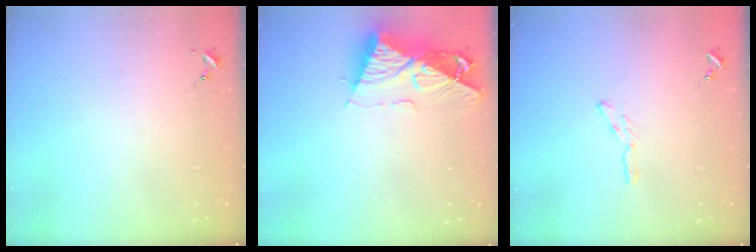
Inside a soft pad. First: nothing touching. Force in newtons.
{"total": 11.4, "press": 11.3, "slide": 1.2}
{"total": 3.9, "press": 3.9, "slide": 0.4}